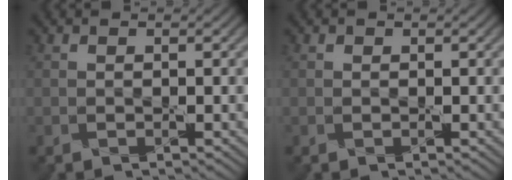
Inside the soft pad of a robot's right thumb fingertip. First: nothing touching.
{"total": 0.0}